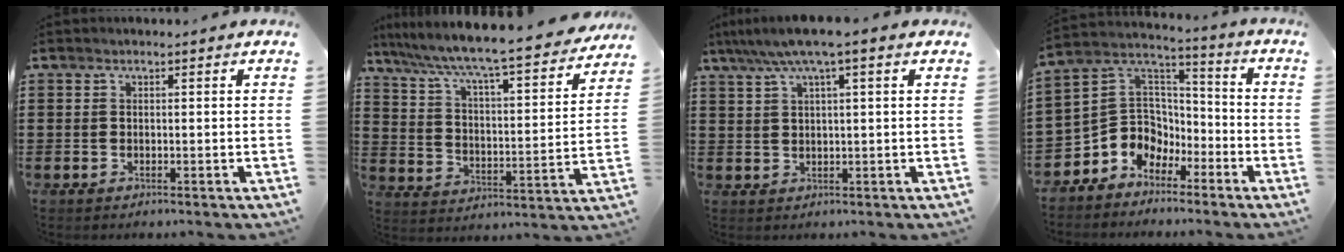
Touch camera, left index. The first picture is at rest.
{"total": 6.9, "force": [6.1, -0.3, 3.1], "torque": [-0.090, -0.051, 0.093]}
{"total": 4.6, "force": [2.5, 0.0, 3.9], "torque": [-0.079, 0.002, 0.043]}
{"total": 7.6, "force": [-3.7, 6.6, 0.5], "torque": [-0.049, -0.007, -0.072]}